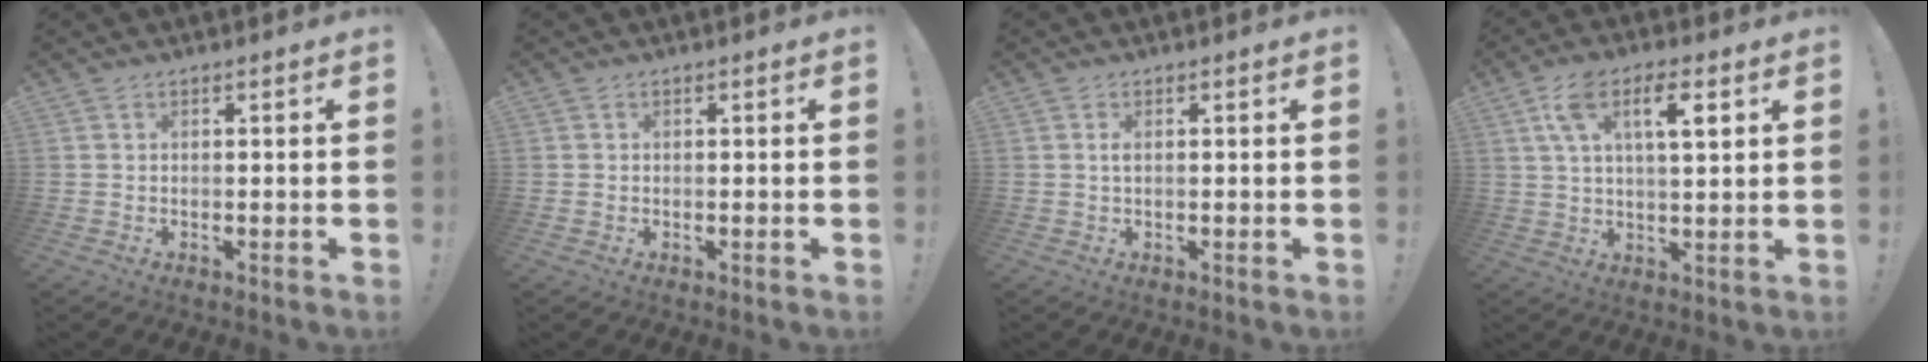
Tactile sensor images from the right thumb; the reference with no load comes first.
{"total": 0.0}
{"total": 1.1, "force": [0.1, 0.3, 1.1], "torque": [-0.029, 0.005, 0.003]}
{"total": 10.4, "force": [4.1, 4.0, 8.7], "torque": [-0.143, 0.002, 0.070]}